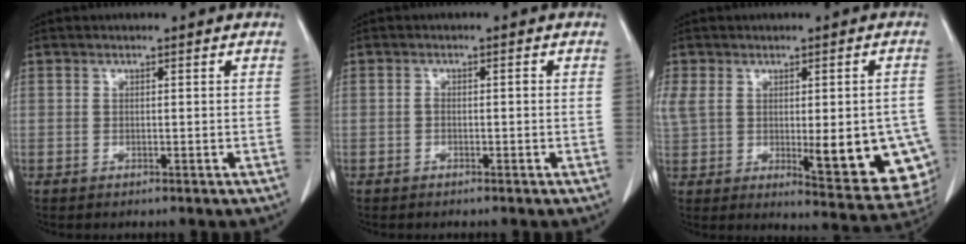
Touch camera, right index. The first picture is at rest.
{"total": 0.9, "force": [-0.2, 0.5, 0.7], "torque": [-0.009, 0.005, -0.003]}
{"total": 18.5, "force": [-1.8, 7.8, 16.7], "torque": [-0.224, 0.013, 0.009]}